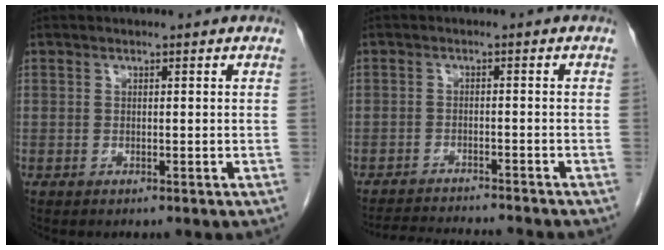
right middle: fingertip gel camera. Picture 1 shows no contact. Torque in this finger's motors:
{"motor_torque": [0.34, -0.28, 0.02, 0.01]}